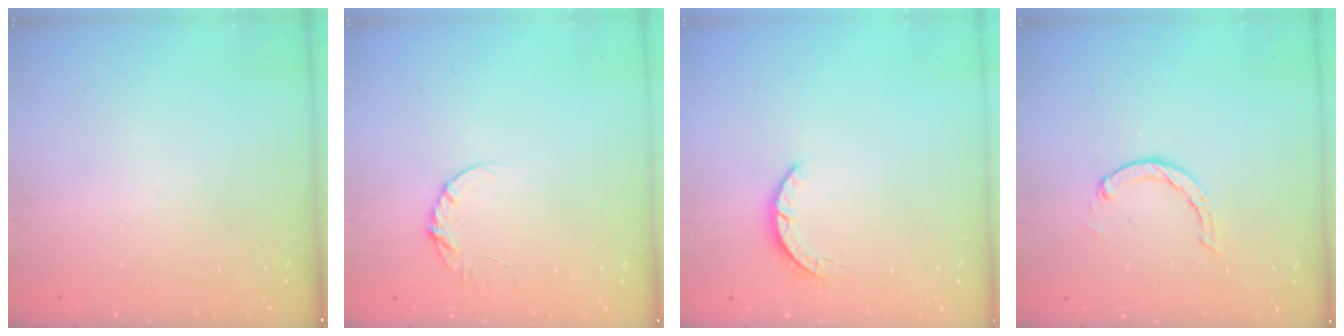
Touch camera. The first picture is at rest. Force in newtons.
{"total": 4.6, "press": 4.5, "slide": 0.5}
{"total": 2.2, "press": 2.2, "slide": 0.4}
{"total": 2.7, "press": 2.7, "slide": 0.5}